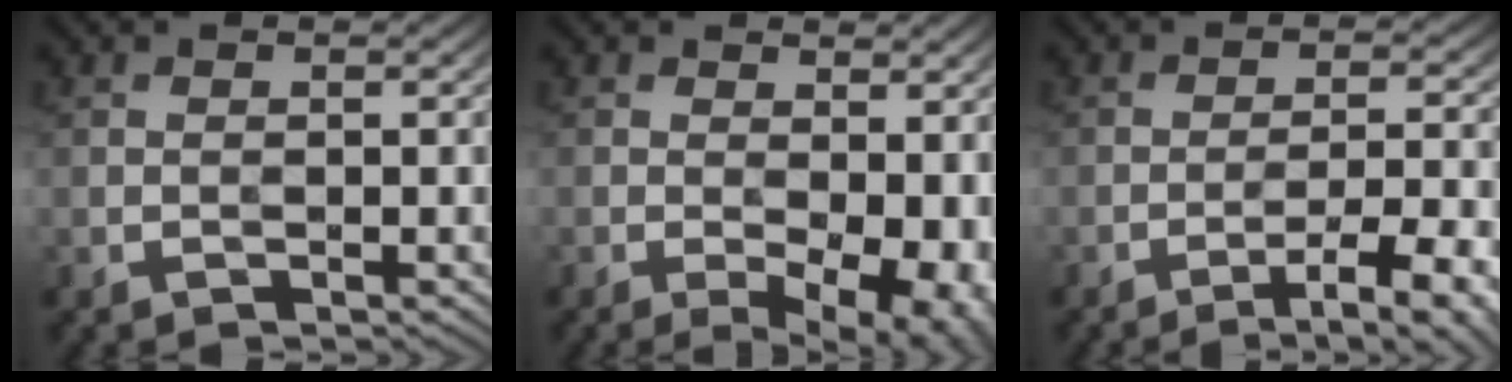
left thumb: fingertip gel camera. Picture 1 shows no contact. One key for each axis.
{"total": 9.8, "fx": -2.1, "fy": 4.9, "fz": 8.2, "tx": -0.107, "ty": -0.018, "tz": -0.016}
{"total": 9.2, "fx": -5.8, "fy": 1.7, "fz": 6.9, "tx": -0.113, "ty": 0.009, "tz": -0.076}